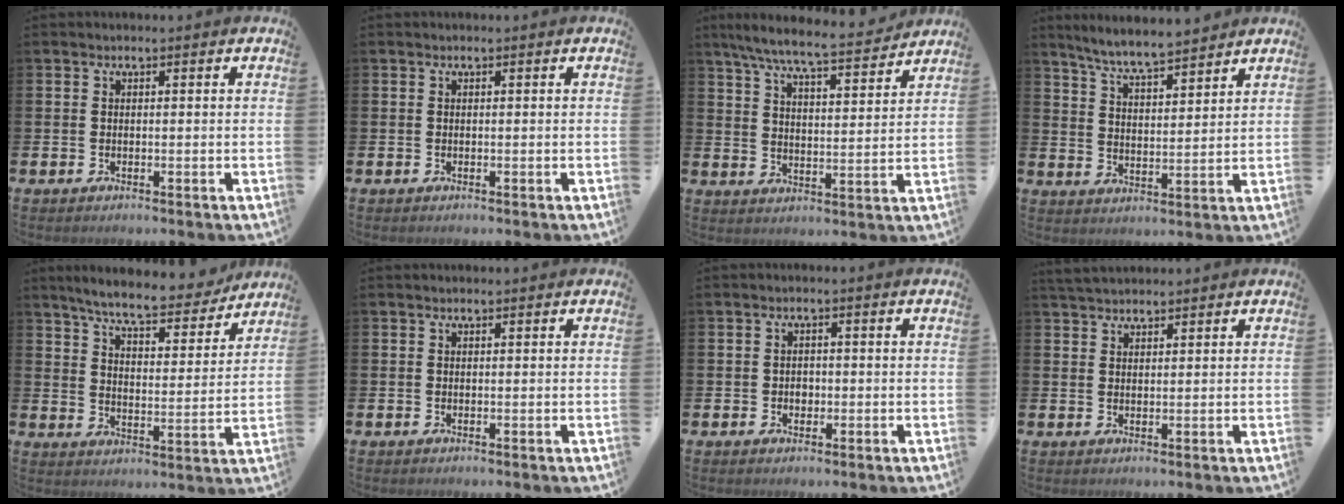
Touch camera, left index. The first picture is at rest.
{"total": 0.0}
{"total": 8.0, "force": [7.3, 0.6, 3.1], "torque": [-0.082, -0.046, 0.127]}
{"total": 6.5, "force": [6.2, 0.2, 1.9], "torque": [-0.063, -0.032, 0.112]}
{"total": 7.8, "force": [7.2, 1.0, 2.8], "torque": [-0.080, -0.042, 0.124]}
{"total": 0.0}
{"total": 1.4, "force": [-0.1, 1.2, 0.6], "torque": [-0.003, 0.004, -0.007]}
{"total": 2.9, "force": [2.7, 0.6, 0.5], "torque": [-0.012, -0.007, 0.051]}